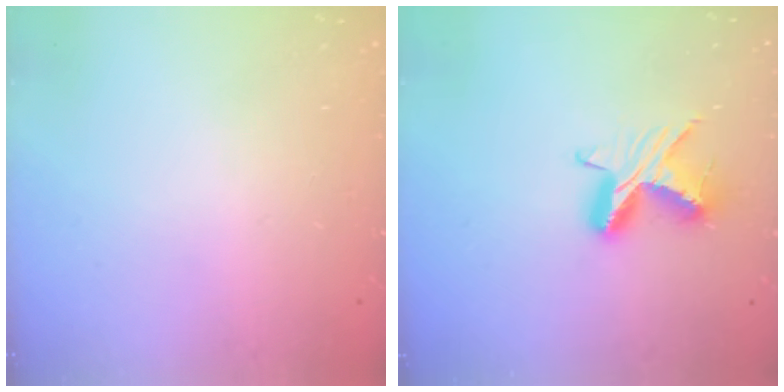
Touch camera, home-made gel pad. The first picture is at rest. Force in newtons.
{"total": 9.5, "press": 9.4, "slide": 0.5}